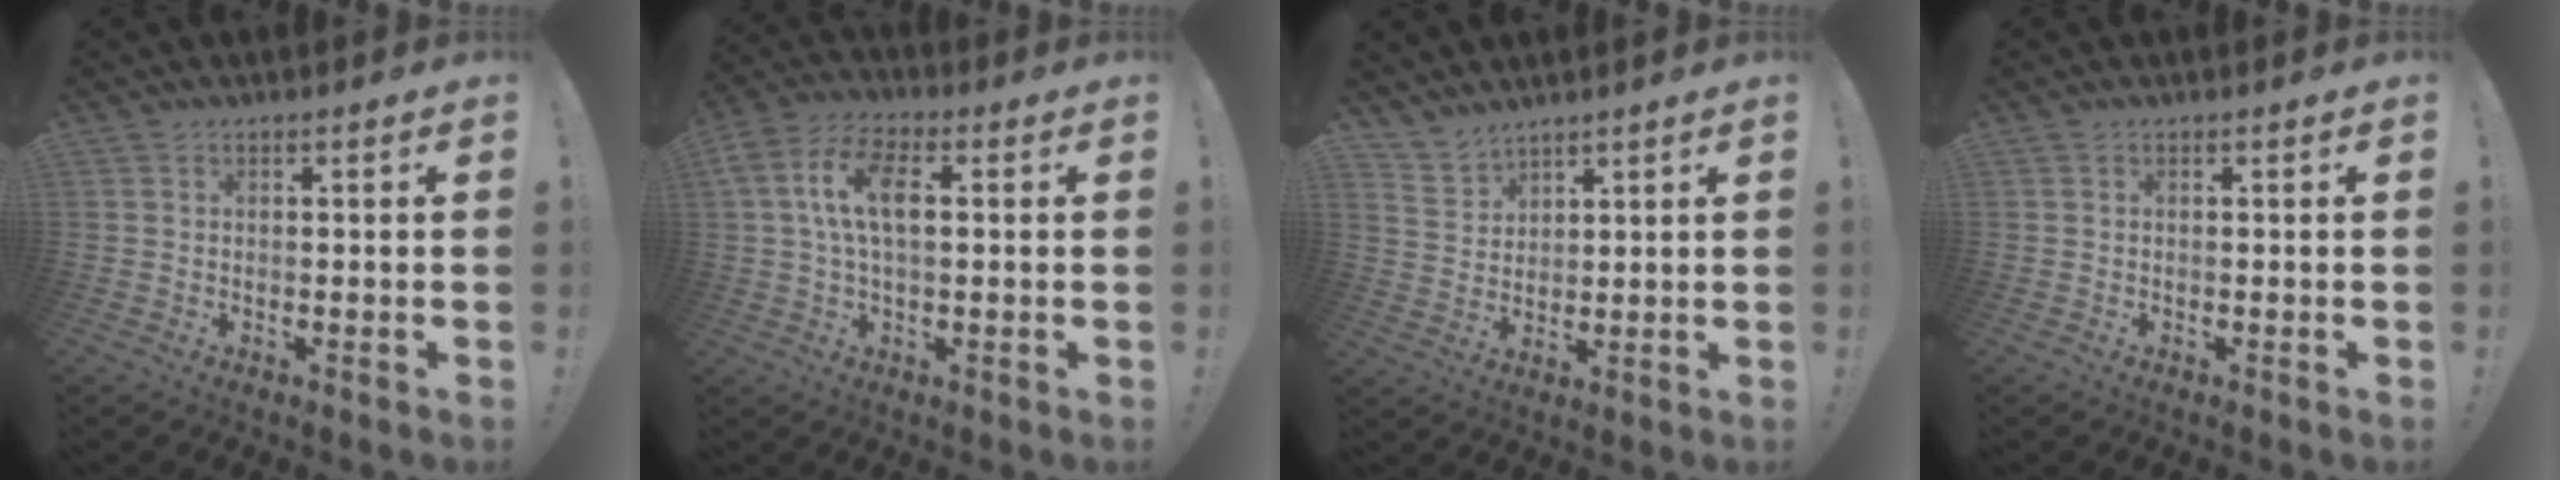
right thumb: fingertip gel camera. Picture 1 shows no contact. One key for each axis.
{"total": 11.5, "fx": 2.0, "fy": 6.0, "fz": 9.6, "tx": -0.187, "ty": 0.011, "tz": 0.036}
{"total": 5.5, "fx": 4.8, "fy": 2.7, "fz": 0.1, "tx": -0.005, "ty": -0.043, "tz": 0.094}
{"total": 0.0}